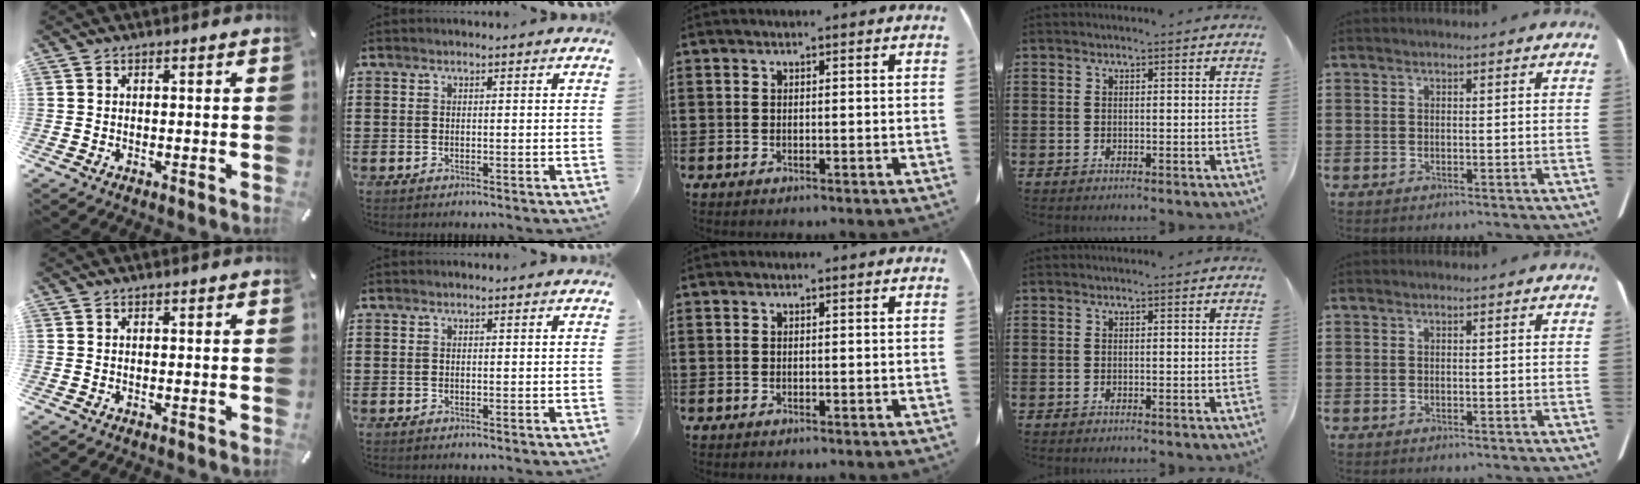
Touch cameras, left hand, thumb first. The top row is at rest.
{}